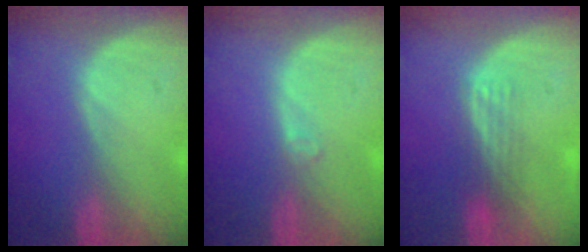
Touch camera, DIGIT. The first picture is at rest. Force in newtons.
{"total": 1.1, "press": 0.8, "slide": 0.7}
{"total": 2.9, "press": 2.7, "slide": 1.2}